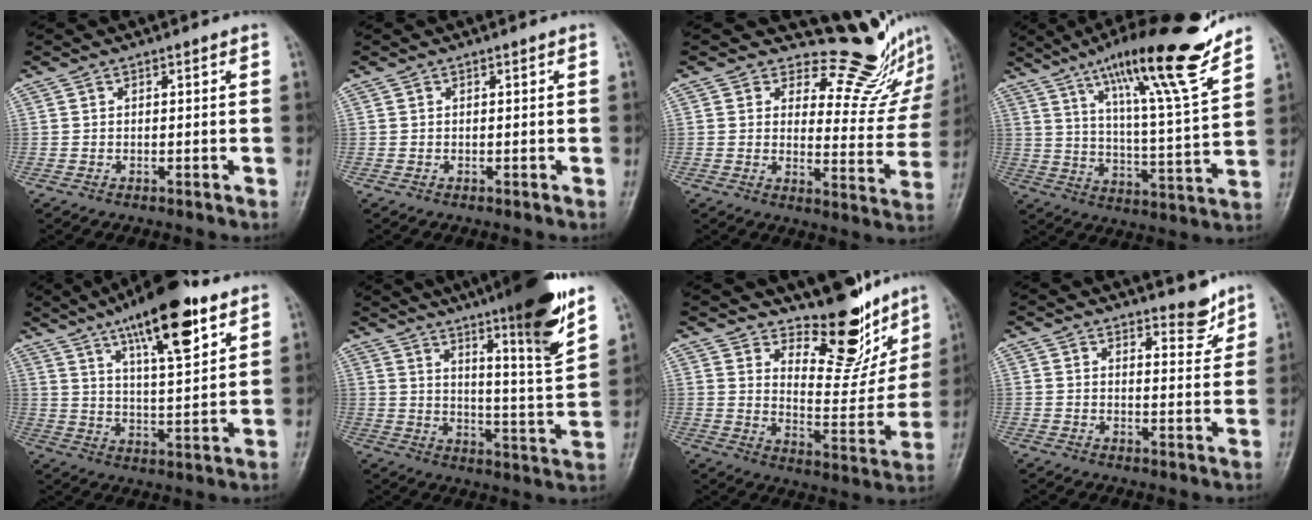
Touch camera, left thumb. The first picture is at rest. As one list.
[{"total": 0.0}, {"total": 14.1, "force": [12.8, 5.0, 3.5], "torque": [0.001, -0.137, 0.146]}, {"total": 20.3, "force": [14.2, 2.0, 14.4], "torque": [-0.206, -0.068, 0.225]}, {"total": 17.4, "force": [10.1, 4.9, 13.2], "torque": [-0.187, -0.040, 0.164]}, {"total": 18.0, "force": [11.7, 1.2, 13.6], "torque": [-0.184, -0.066, 0.177]}, {"total": 14.7, "force": [11.9, 5.7, 6.4], "torque": [-0.040, -0.097, 0.184]}, {"total": 4.7, "force": [3.9, 1.6, 2.0], "torque": [-0.007, -0.033, 0.056]}]